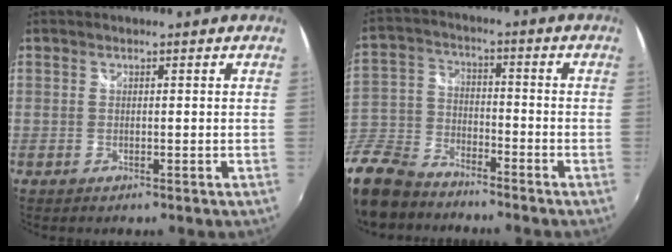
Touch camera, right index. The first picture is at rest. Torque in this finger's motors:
{"motor_torque": [-1.06, -1.08, -1.05, -0.21]}